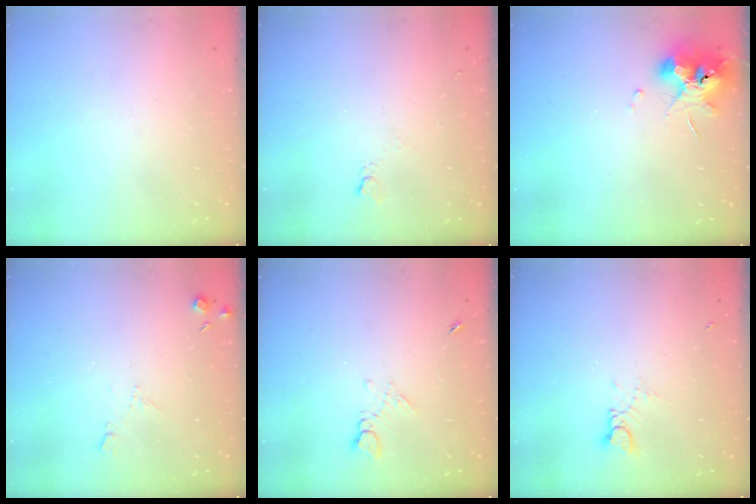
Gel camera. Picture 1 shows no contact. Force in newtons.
{"total": 2.7, "press": 2.6, "slide": 0.5}
{"total": 10.4, "press": 10.4, "slide": 0.9}
{"total": 6.5, "press": 6.4, "slide": 0.9}
{"total": 4.0, "press": 3.9, "slide": 0.7}
{"total": 3.0, "press": 2.9, "slide": 0.3}